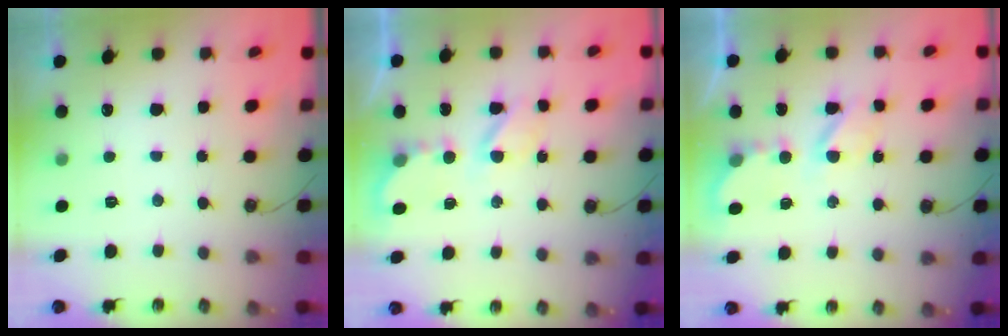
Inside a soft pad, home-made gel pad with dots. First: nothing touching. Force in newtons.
{"total": 5.7, "press": 5.7, "slide": 0.2}
{"total": 5.7, "press": 5.7, "slide": 0.2}